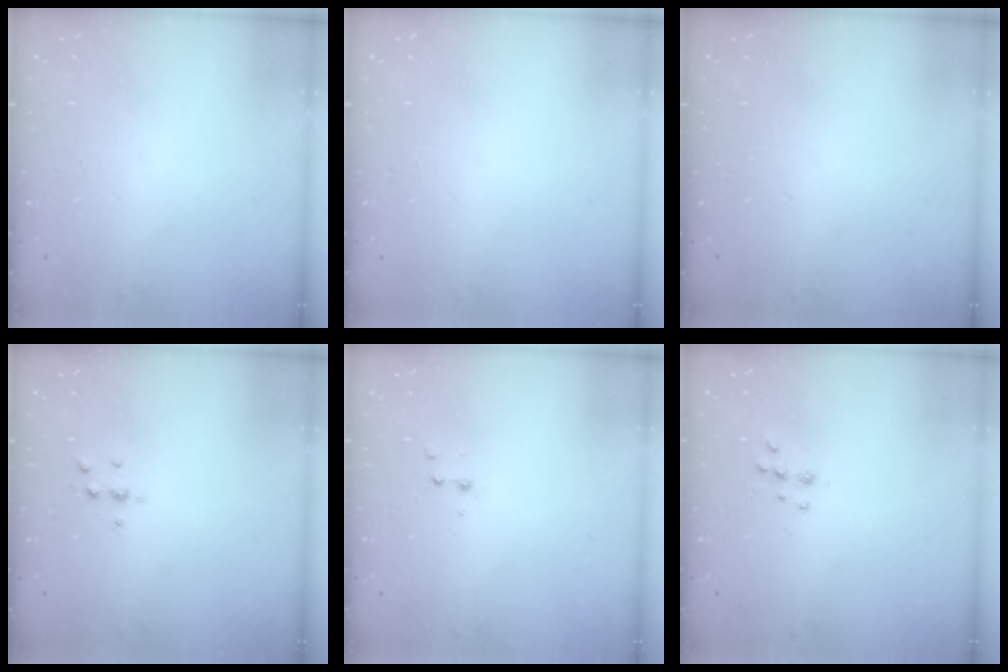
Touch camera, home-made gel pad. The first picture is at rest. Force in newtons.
{"total": 0.0}
{"total": 0.0}
{"total": 3.9, "press": 3.9, "slide": 0.6}
{"total": 3.2, "press": 3.1, "slide": 1.0}
{"total": 5.8, "press": 5.8, "slide": 0.4}